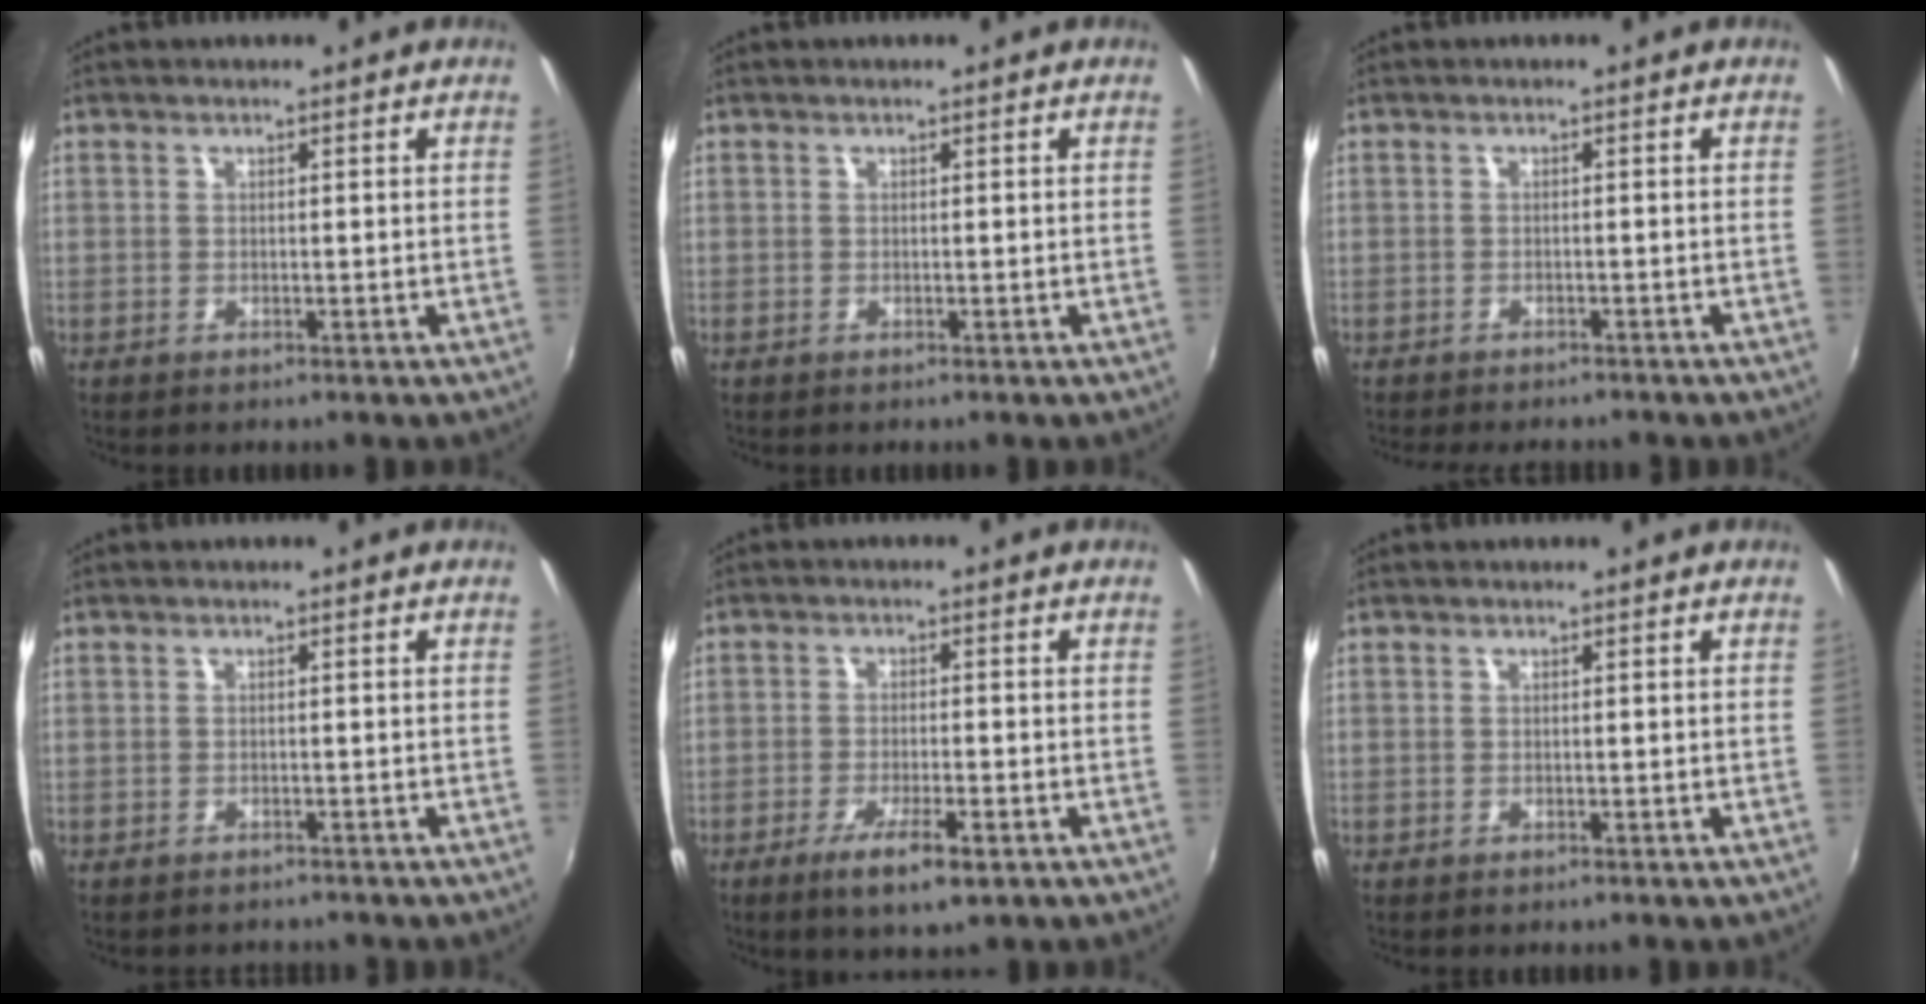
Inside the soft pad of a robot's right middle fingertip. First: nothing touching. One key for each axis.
{"total": 0.0}
{"total": 4.9, "fx": -4.4, "fy": 1.2, "fz": 1.8, "tx": -0.044, "ty": -0.017, "tz": -0.065}
{"total": 2.0, "fx": -1.8, "fy": 0.7, "fz": 0.3, "tx": -0.010, "ty": -0.011, "tz": -0.025}
{"total": 6.4, "fx": -3.6, "fy": 1.3, "fz": 5.2, "tx": -0.110, "ty": -0.015, "tz": -0.062}
{"total": 0.0}